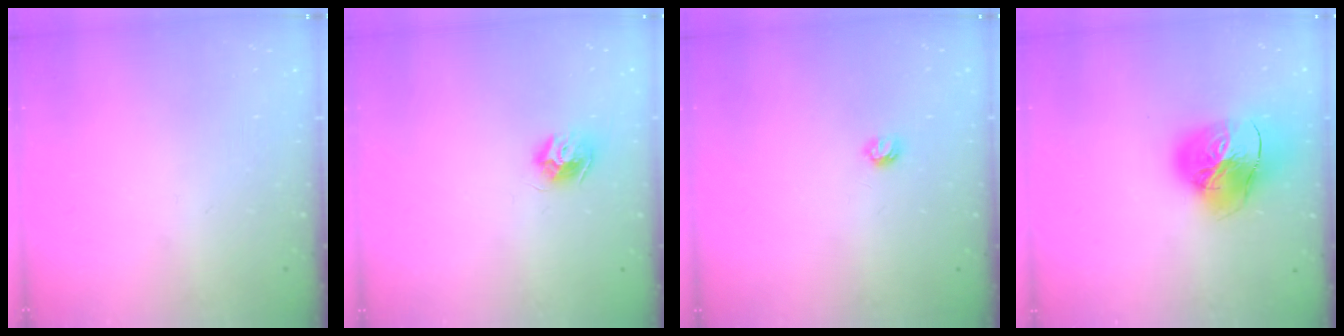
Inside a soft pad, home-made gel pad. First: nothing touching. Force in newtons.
{"total": 8.7, "press": 8.7, "slide": 0.0}
{"total": 3.4, "press": 3.4, "slide": 0.5}
{"total": 23.3, "press": 23.2, "slide": 2.4}